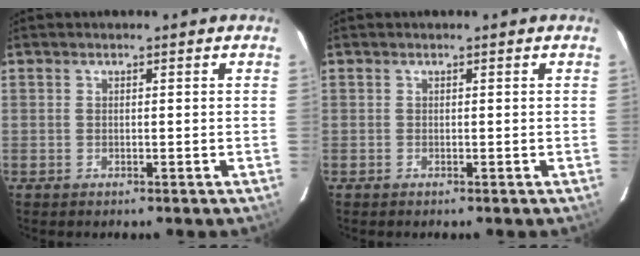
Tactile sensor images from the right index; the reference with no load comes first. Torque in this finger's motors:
{"motor_torque": [-0.02, 0.06, -0.01, 0.01]}